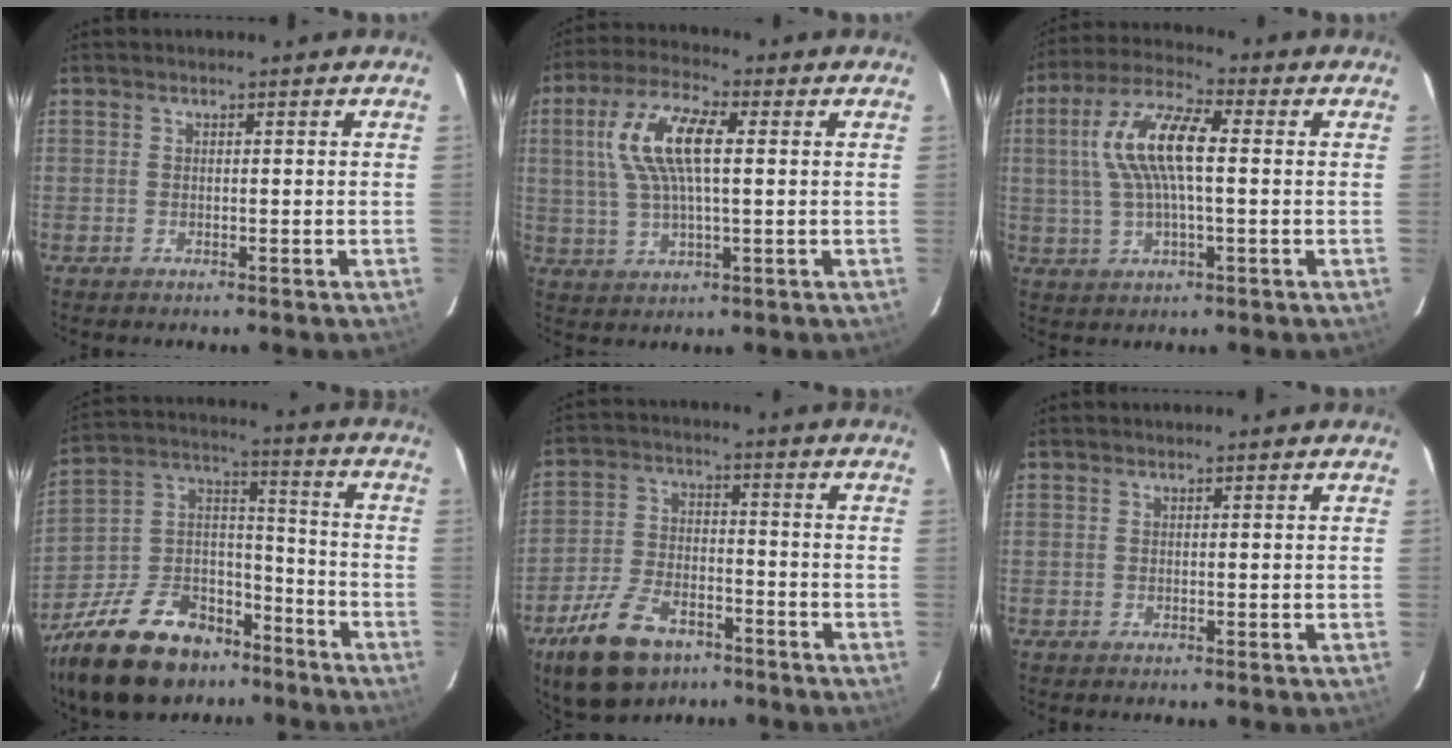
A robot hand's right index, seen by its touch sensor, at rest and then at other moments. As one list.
[{"total": 11.6, "force": [2.3, 4.0, 10.6], "torque": [-0.215, 0.016, 0.045]}, {"total": 11.9, "force": [1.3, 3.6, 11.3], "torque": [-0.227, 0.017, 0.023]}, {"total": 23.7, "force": [-16.5, 12.4, 11.7], "torque": [-0.258, 0.034, -0.262]}, {"total": 14.1, "force": [-9.0, 7.4, 8.0], "torque": [-0.179, -0.005, -0.156]}, {"total": 0.0}]